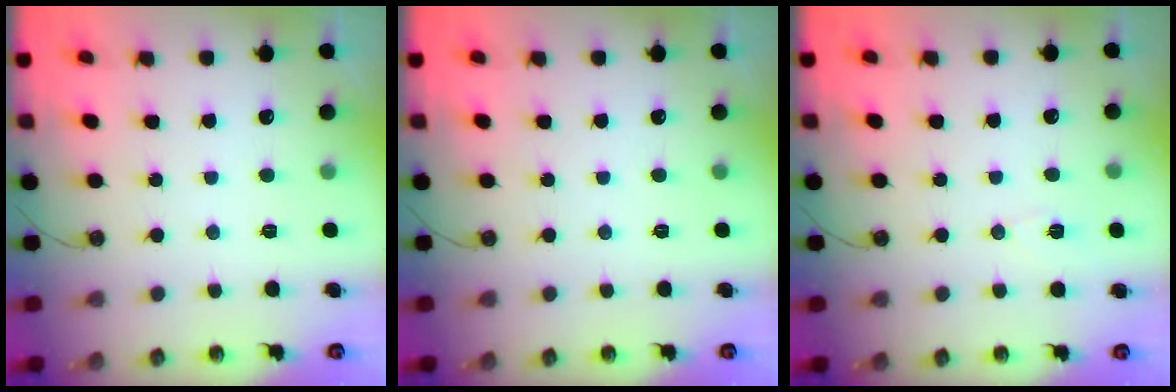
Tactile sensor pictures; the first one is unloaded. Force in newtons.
{"total": 0.0}
{"total": 4.1, "press": 3.1, "slide": 2.6}